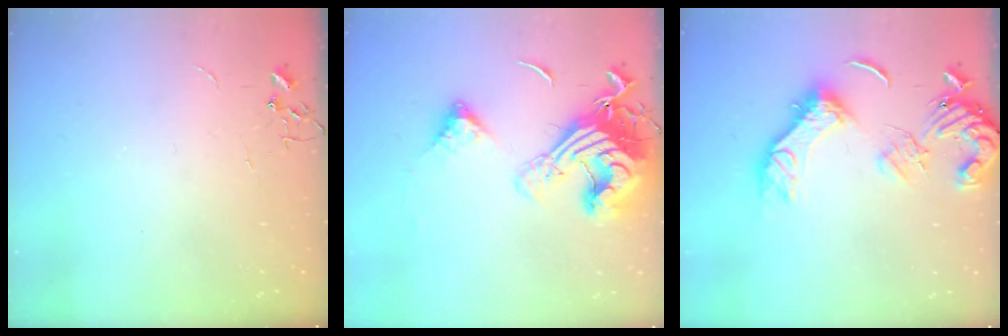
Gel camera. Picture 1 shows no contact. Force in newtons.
{"total": 21.6, "press": 21.5, "slide": 2.7}
{"total": 16.1, "press": 16.0, "slide": 2.2}